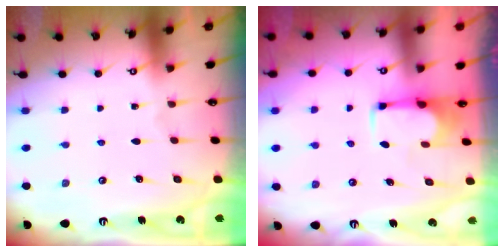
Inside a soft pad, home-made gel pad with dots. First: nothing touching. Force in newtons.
{"total": 1.7, "press": 1.5, "slide": 0.9}